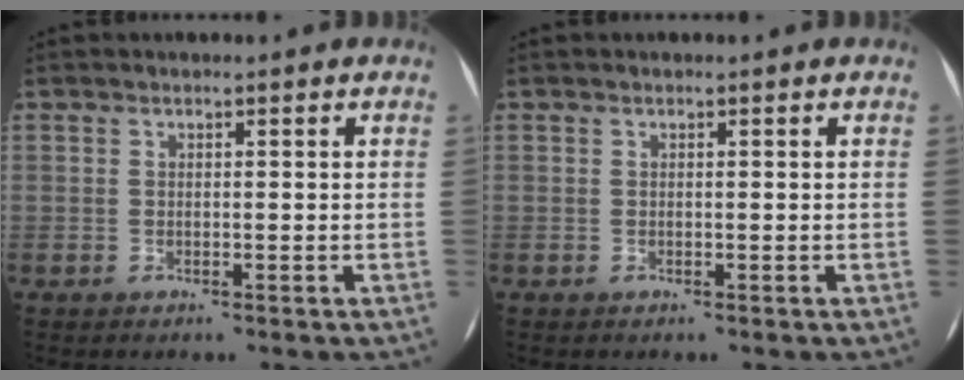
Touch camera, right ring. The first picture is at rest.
{"total": 0.0}